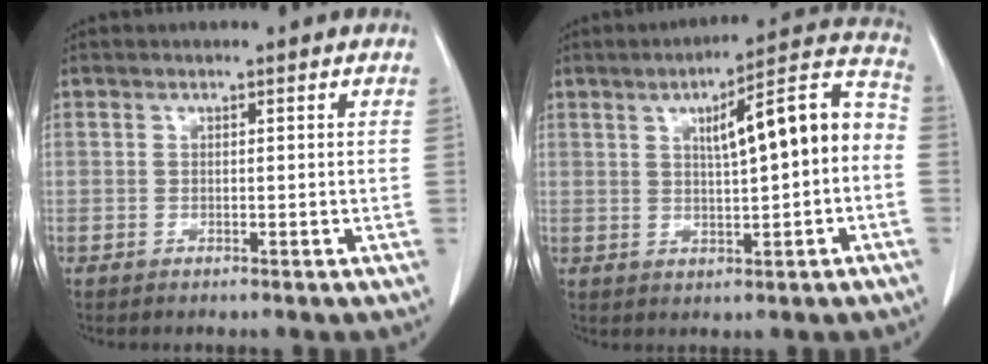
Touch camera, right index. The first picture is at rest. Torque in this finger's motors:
{"motor_torque": [0.43, 0.07, 0.30, 0.07]}